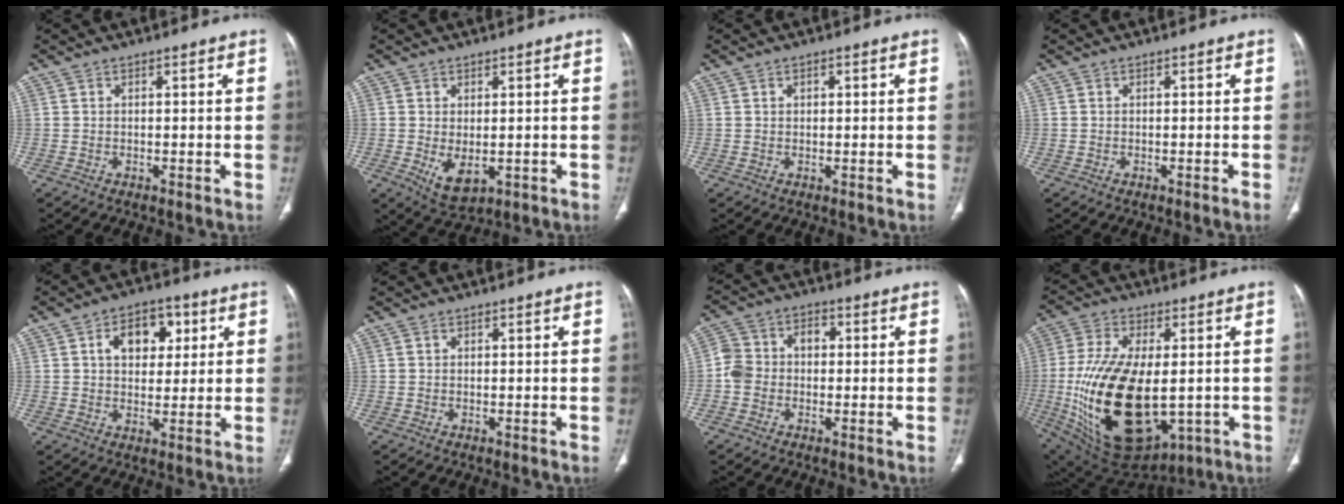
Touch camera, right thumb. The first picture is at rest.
{"total": 5.3, "force": [-0.9, 2.9, 4.2], "torque": [-0.068, -0.010, 0.002]}
{"total": 1.0, "force": [0.4, 0.7, 0.6], "torque": [-0.004, 0.000, 0.005]}
{"total": 0.7, "force": [-0.5, -0.1, 0.5], "torque": [-0.010, 0.001, -0.005]}
{"total": 9.8, "force": [3.2, 6.6, 6.5], "torque": [-0.058, 0.001, 0.046]}
{"total": 0.5, "force": [0.2, 0.4, 0.2], "torque": [-0.002, 0.000, 0.004]}
{"total": 7.1, "force": [-0.6, 5.9, 3.9], "torque": [-0.063, 0.033, -0.022]}
{"total": 25.2, "force": [-3.0, 13.3, 21.2], "torque": [-0.421, -0.025, -0.020]}